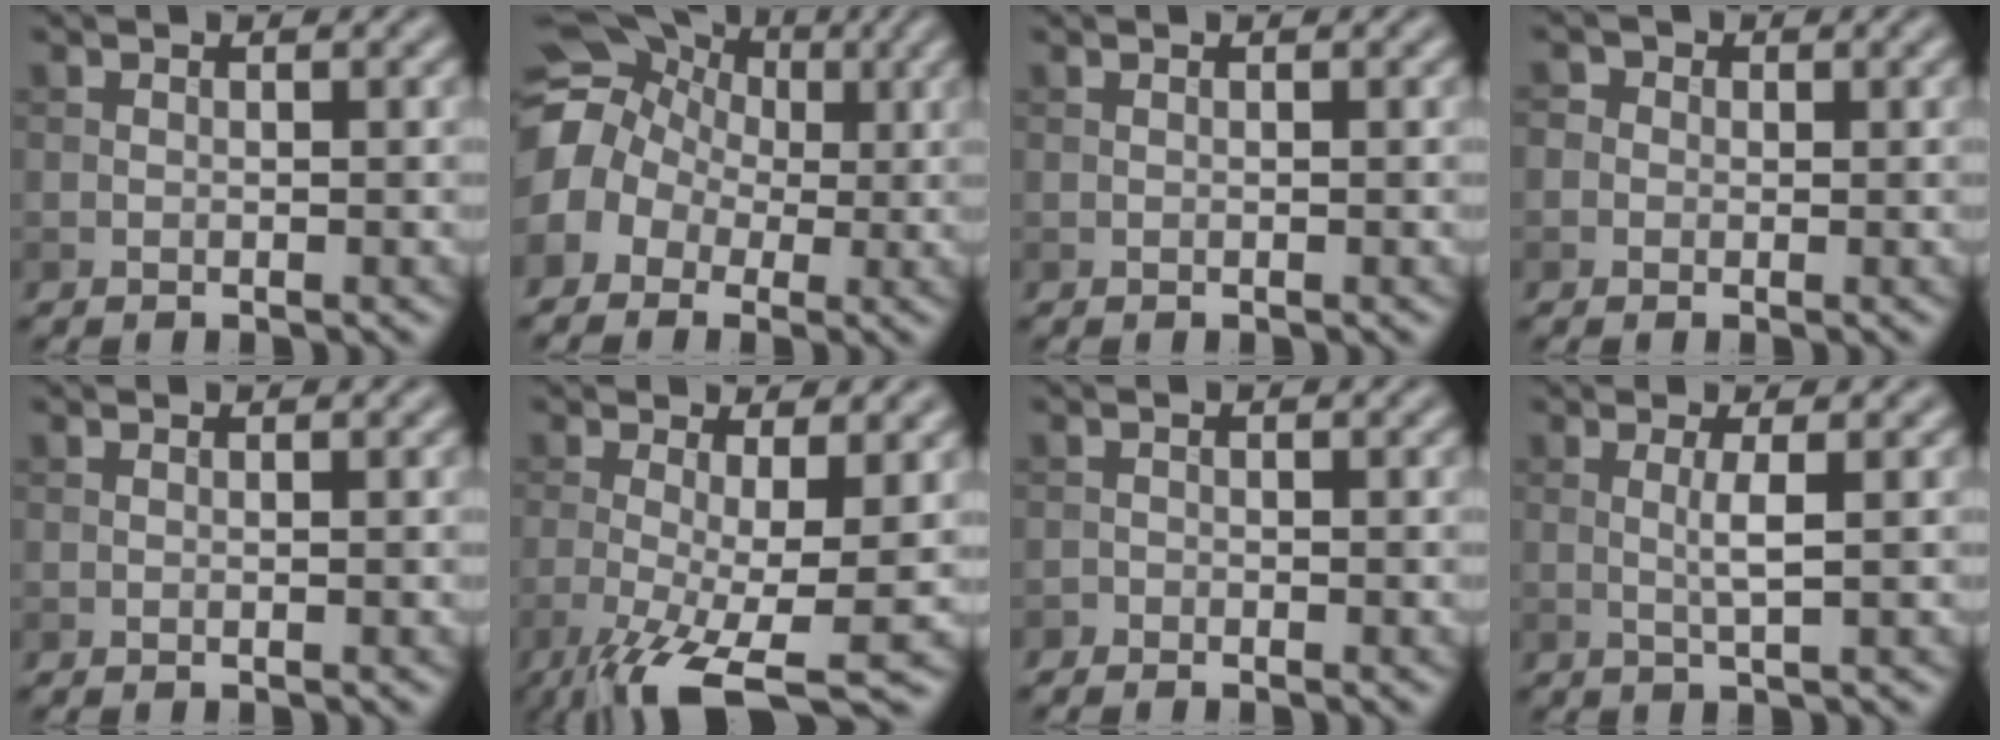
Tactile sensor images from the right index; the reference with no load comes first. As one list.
[{"total": 9.0, "force": [-0.1, 7.6, 4.8], "torque": [-0.094, 0.016, -0.035]}, {"total": 0.0}, {"total": 2.3, "force": [0.6, 2.0, 0.8], "torque": [0.004, 0.007, -0.015]}, {"total": 0.0}, {"total": 8.2, "force": [-3.3, 1.9, 7.3], "torque": [-0.132, -0.019, -0.057]}, {"total": 0.7, "force": [-0.6, 0.3, 0.0], "torque": [0.004, -0.001, -0.014]}, {"total": 1.9, "force": [0.3, 0.2, 1.9], "torque": [-0.038, 0.003, 0.001]}]